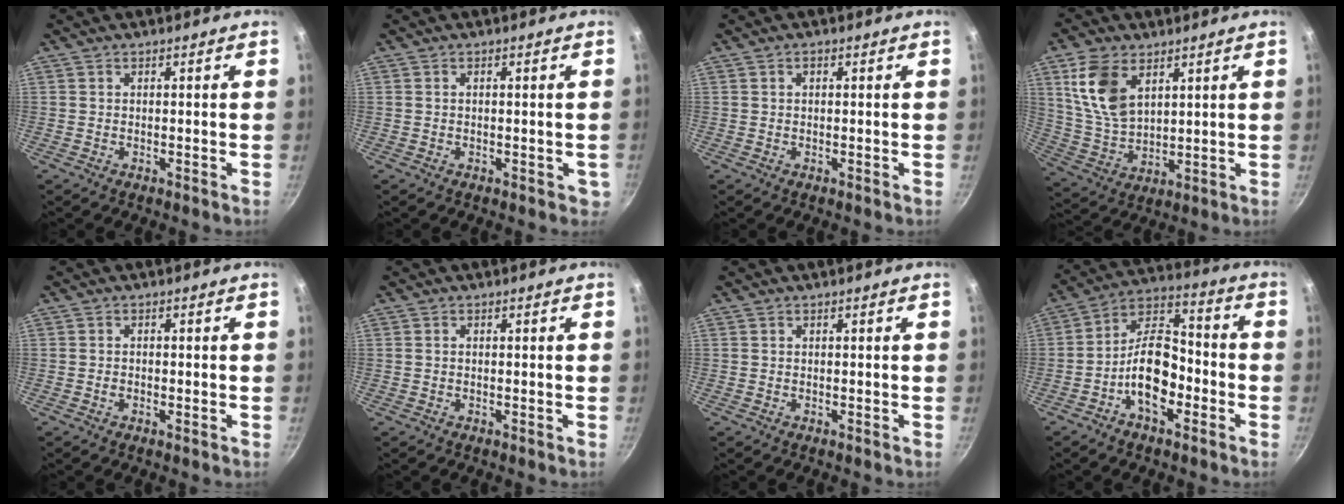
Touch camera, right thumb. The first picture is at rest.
{"total": 1.7, "force": [-0.1, 0.9, 1.4], "torque": [-0.012, -0.001, 0.002]}
{"total": 1.0, "force": [0.4, 0.6, 0.7], "torque": [-0.012, 0.005, 0.007]}
{"total": 12.2, "force": [5.3, 7.2, 8.3], "torque": [-0.150, -0.025, 0.114]}
{"total": 1.1, "force": [-0.4, 0.4, 0.9], "torque": [-0.023, 0.002, -0.009]}
{"total": 0.0}
{"total": 0.0}
{"total": 12.7, "force": [-4.3, 6.9, 9.8], "torque": [-0.145, 0.054, -0.087]}